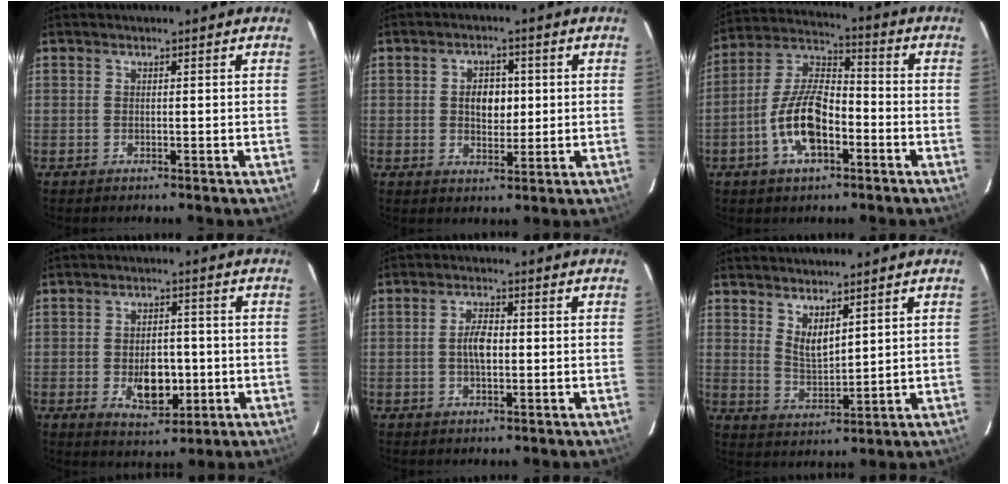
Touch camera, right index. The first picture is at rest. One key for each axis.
{"total": 5.3, "fx": 0.5, "fy": 3.6, "fz": 3.8, "tx": -0.063, "ty": 0.009, "tz": 0.010}
{"total": 12.8, "fx": -4.8, "fy": 5.9, "fz": 10.3, "tx": -0.212, "ty": 0.011, "tz": -0.087}
{"total": 8.2, "fx": -1.8, "fy": 4.9, "fz": 6.4, "tx": -0.110, "ty": 0.000, "tz": -0.018}
{"total": 4.0, "fx": -0.3, "fy": 1.9, "fz": 3.5, "tx": -0.066, "ty": 0.006, "tz": -0.003}
{"total": 5.2, "fx": 3.7, "fy": 1.9, "fz": 3.2, "tx": -0.053, "ty": -0.010, "tz": 0.071}